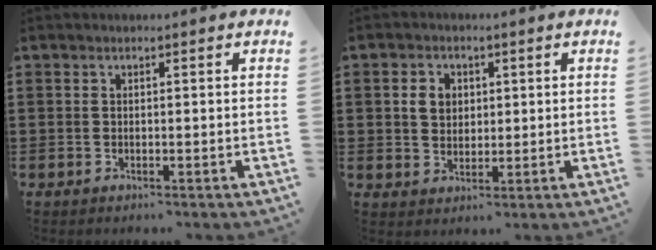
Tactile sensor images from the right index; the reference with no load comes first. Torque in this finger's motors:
{"motor_torque": [0.20, -0.18, 0.34, 0.04]}